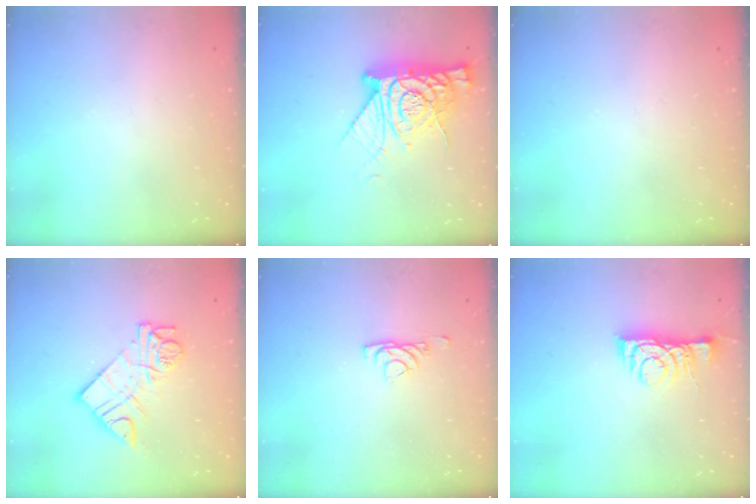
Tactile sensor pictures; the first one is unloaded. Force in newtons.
{"total": 15.9, "press": 15.9, "slide": 1.5}
{"total": 0.0}
{"total": 12.0, "press": 11.9, "slide": 1.0}
{"total": 3.9, "press": 3.9, "slide": 0.8}
{"total": 7.0, "press": 7.0, "slide": 0.9}